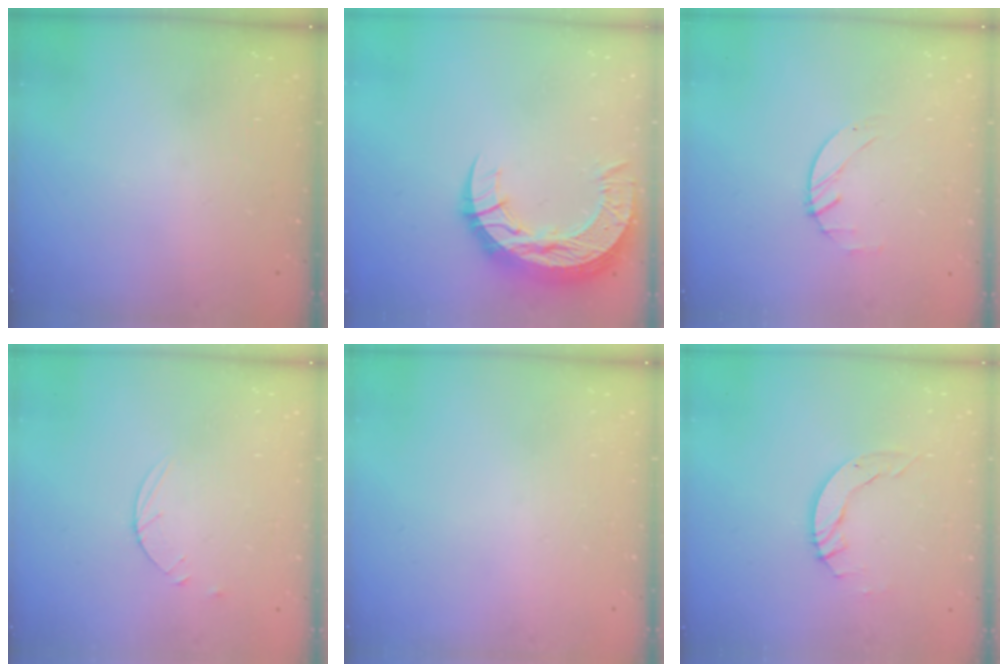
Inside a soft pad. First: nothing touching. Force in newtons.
{"total": 15.4, "press": 15.3, "slide": 1.1}
{"total": 1.2, "press": 1.2, "slide": 0.2}
{"total": 3.6, "press": 3.6, "slide": 0.5}
{"total": 0.0}
{"total": 4.9, "press": 4.9, "slide": 0.1}